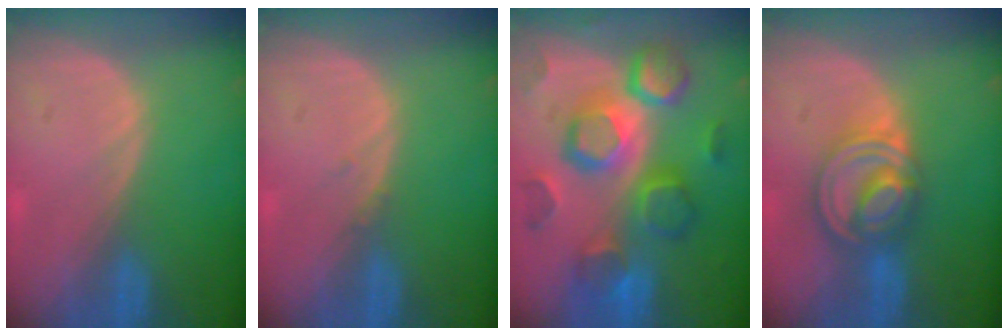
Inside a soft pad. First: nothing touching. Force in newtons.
{"total": 0.6, "press": 0.5, "slide": 0.1}
{"total": 12.4, "press": 12.4, "slide": 1.0}
{"total": 8.1, "press": 7.0, "slide": 4.2}